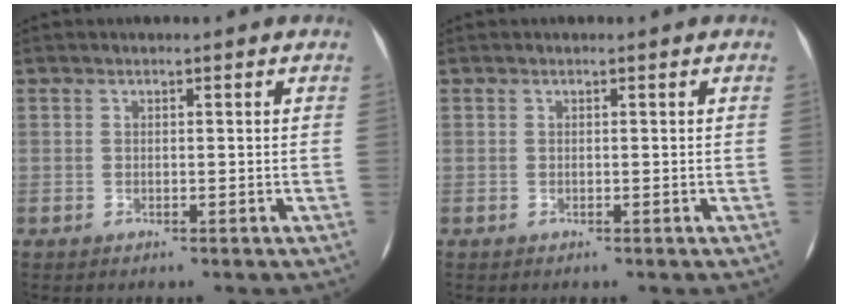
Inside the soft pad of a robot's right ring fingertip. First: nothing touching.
{"total": 0.0}